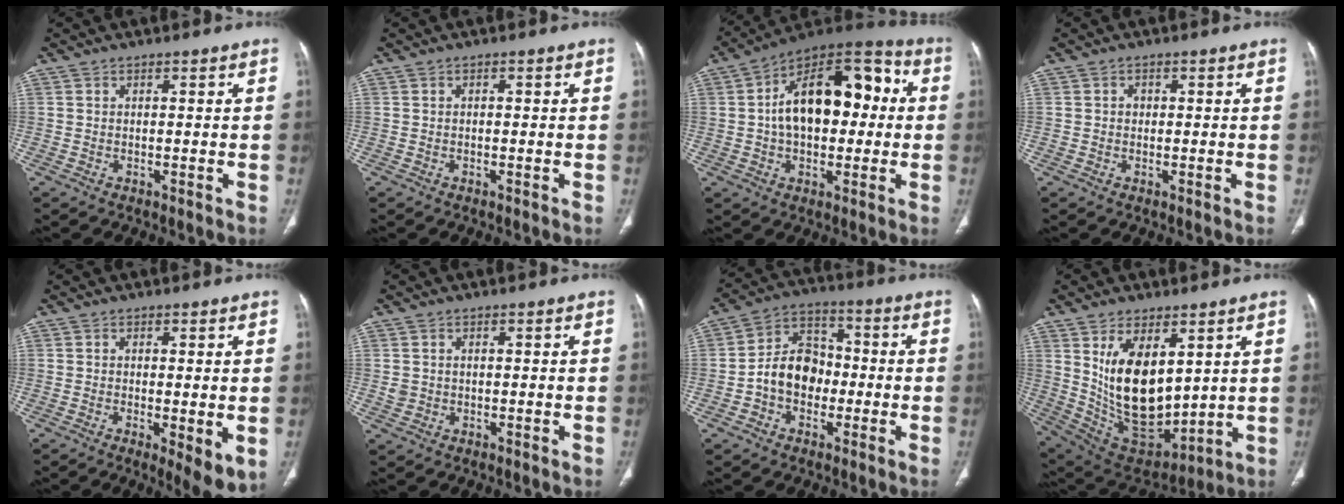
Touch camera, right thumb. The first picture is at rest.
{"total": 0.0}
{"total": 20.2, "force": [1.7, 11.7, 16.4], "torque": [-0.227, 0.043, 0.021]}
{"total": 1.1, "force": [0.1, 1.0, 0.4], "torque": [-0.002, 0.004, 0.000]}
{"total": 6.3, "force": [-1.1, 1.8, 5.9], "torque": [-0.092, -0.022, -0.016]}
{"total": 1.6, "force": [0.0, 1.5, 0.6], "torque": [-0.010, 0.001, 0.004]}
{"total": 10.6, "force": [-1.9, 8.2, 6.5], "torque": [-0.086, 0.037, -0.045]}
{"total": 17.9, "force": [4.7, 9.8, 14.2], "torque": [-0.220, -0.033, 0.119]}